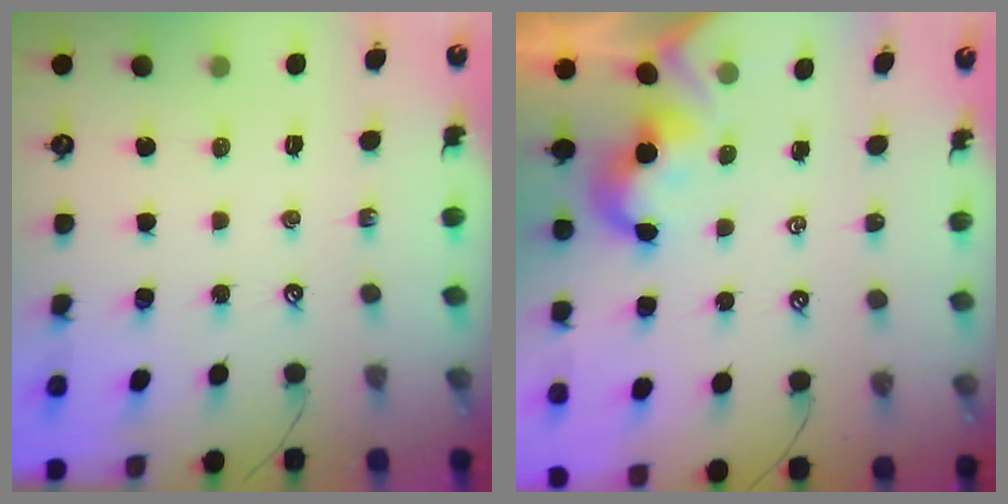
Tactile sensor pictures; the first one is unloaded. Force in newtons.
{"total": 1.9, "press": 1.9, "slide": 0.5}